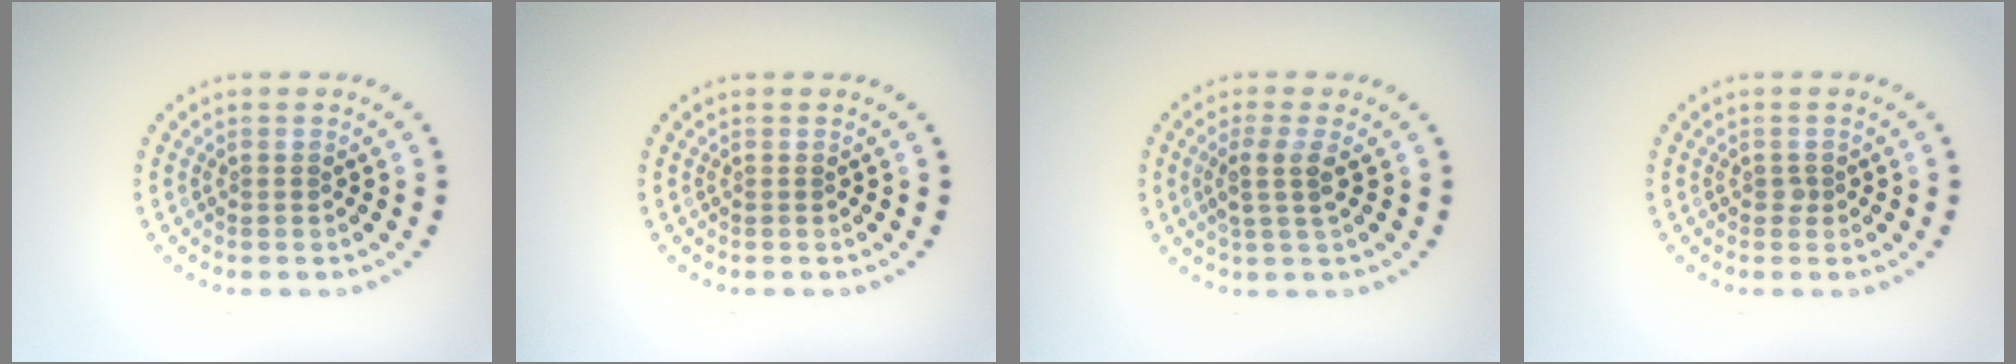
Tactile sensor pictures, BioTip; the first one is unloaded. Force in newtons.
{"total": 0.0}
{"total": 2.4, "press": 1.9, "slide": 1.4}
{"total": 0.6, "press": 0.5, "slide": 0.4}